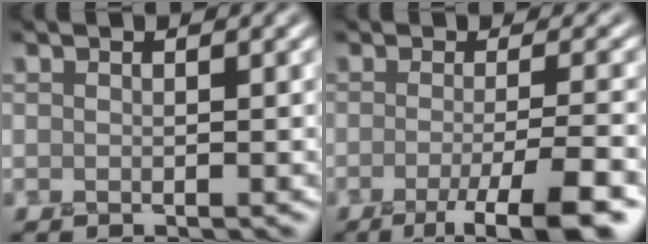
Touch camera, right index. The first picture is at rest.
{"total": 6.4, "force": [-3.3, 1.2, 5.3], "torque": [-0.073, -0.005, -0.058]}